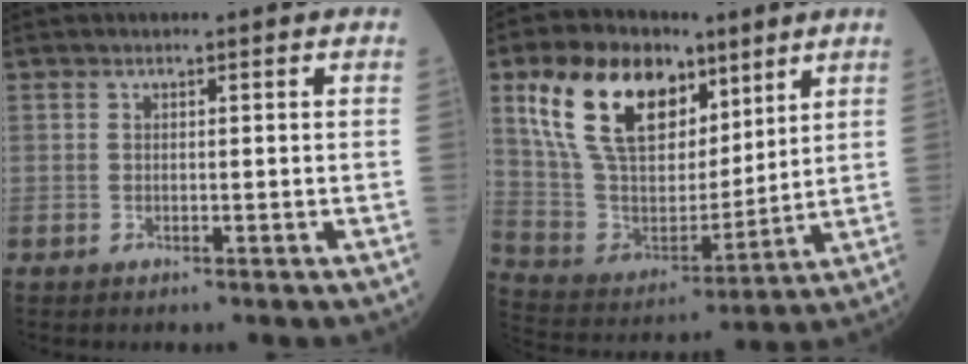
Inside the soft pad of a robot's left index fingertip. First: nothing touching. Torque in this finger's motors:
{"motor_torque": [0.94, -0.41, 1.05, 0.21]}